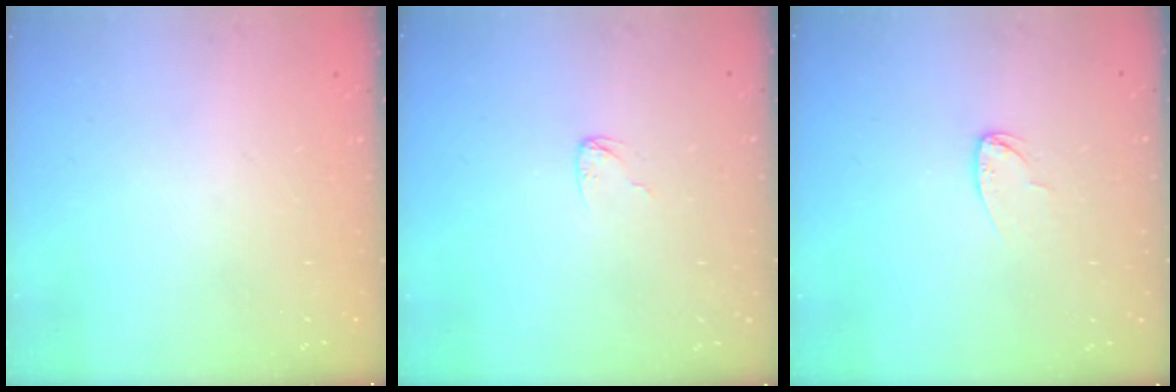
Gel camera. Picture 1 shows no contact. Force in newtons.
{"total": 3.2, "press": 3.2, "slide": 0.3}
{"total": 3.5, "press": 3.5, "slide": 0.3}